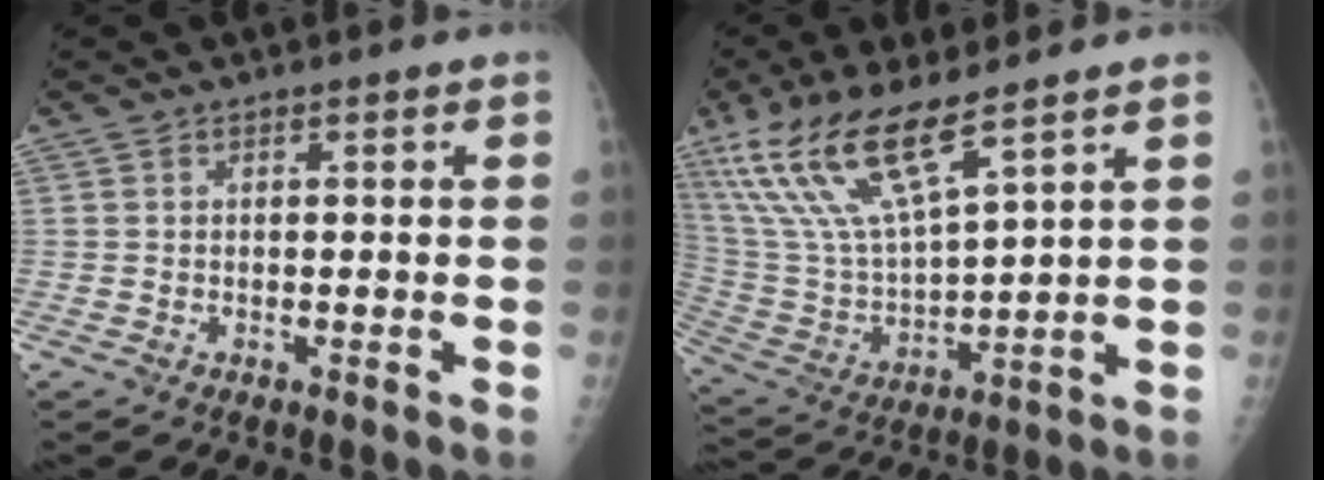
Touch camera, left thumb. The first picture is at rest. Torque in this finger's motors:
{"motor_torque": [1.28, 0.07, 1.66, -1.14, 0.58]}